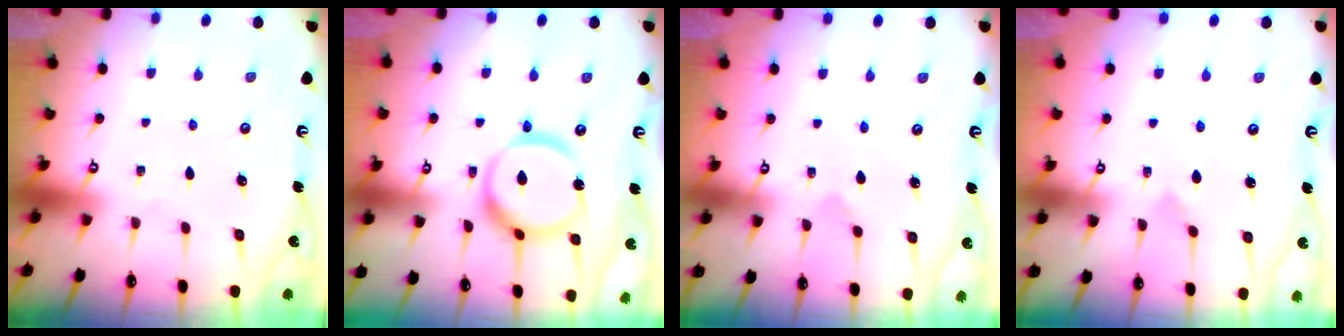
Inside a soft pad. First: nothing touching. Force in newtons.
{"total": 14.1, "press": 14.0, "slide": 1.4}
{"total": 3.3, "press": 3.3, "slide": 0.3}
{"total": 4.3, "press": 4.3, "slide": 0.4}